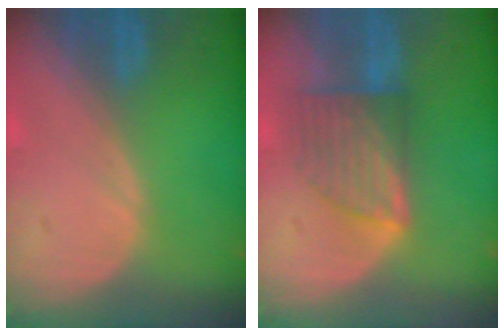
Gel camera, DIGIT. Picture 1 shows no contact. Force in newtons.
{"total": 7.3, "press": 6.4, "slide": 3.5}